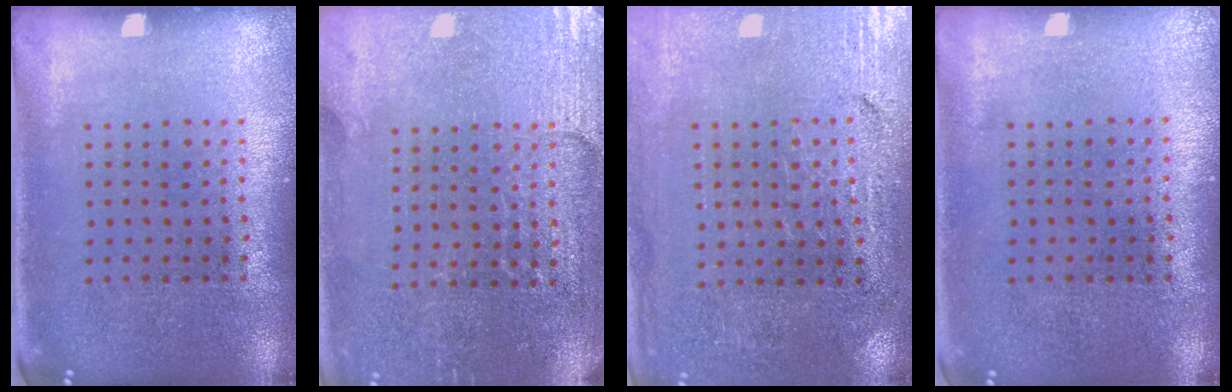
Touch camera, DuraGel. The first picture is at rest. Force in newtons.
{"total": 2.9, "press": 2.9, "slide": 0.2}
{"total": 3.1, "press": 2.9, "slide": 0.8}
{"total": 0.0}